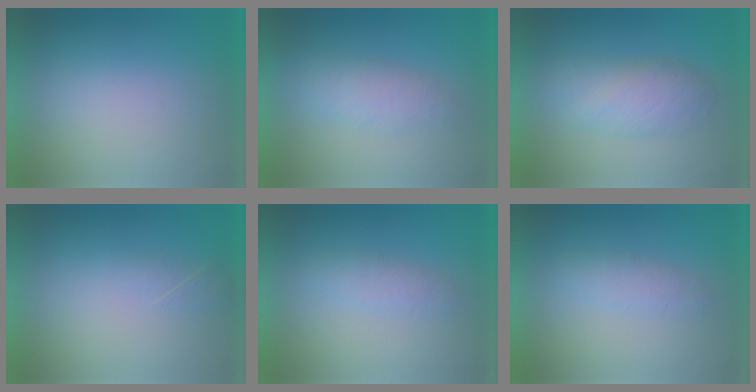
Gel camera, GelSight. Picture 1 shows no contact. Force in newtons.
{"total": 3.2}
{"total": 4.2}
{"total": 1.6}
{"total": 2.4}
{"total": 2.4}